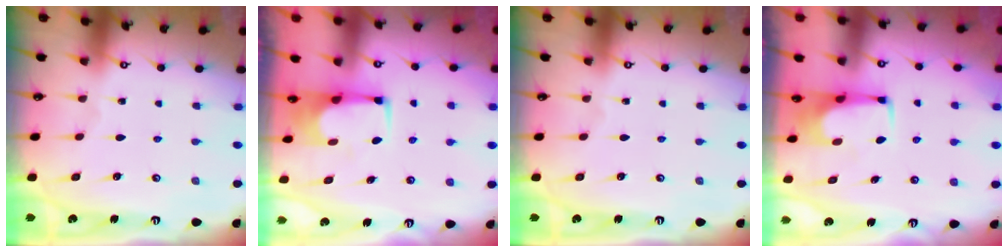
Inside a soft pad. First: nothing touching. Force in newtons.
{"total": 1.8, "press": 1.7, "slide": 0.3}
{"total": 0.0}
{"total": 1.5, "press": 1.5, "slide": 0.3}